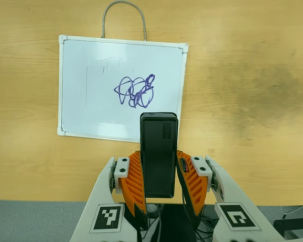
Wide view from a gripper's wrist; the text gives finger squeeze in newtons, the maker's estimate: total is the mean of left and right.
{"total": 4.3, "left": 2.7, "right": 5.8}